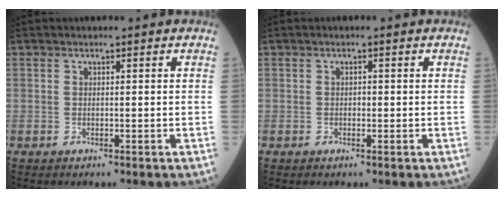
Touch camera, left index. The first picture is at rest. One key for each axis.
{"total": 0.6, "fx": -0.3, "fy": 0.4, "fz": 0.4, "tx": -0.007, "ty": -0.002, "tz": -0.007}